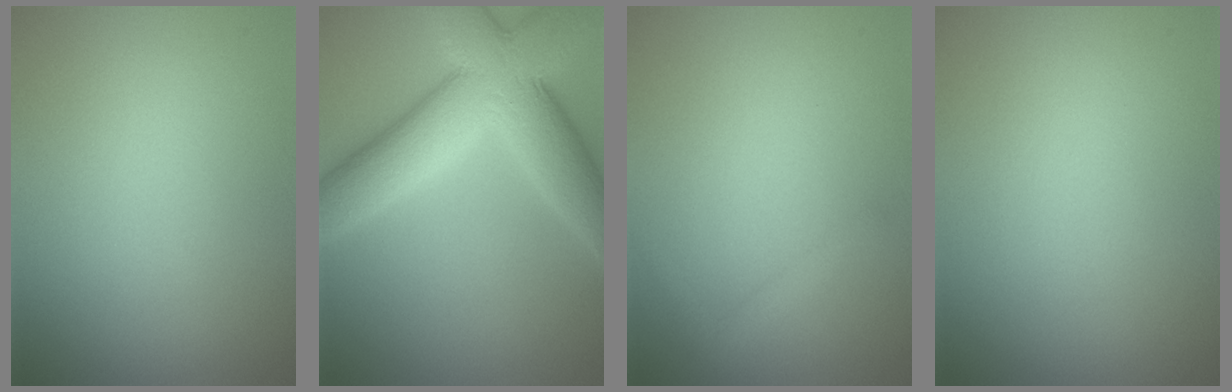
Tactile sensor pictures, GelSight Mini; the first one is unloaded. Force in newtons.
{"total": 10.2, "press": 10.1, "slide": 0.2}
{"total": 1.1, "press": 1.1, "slide": 0.1}
{"total": 0.0}